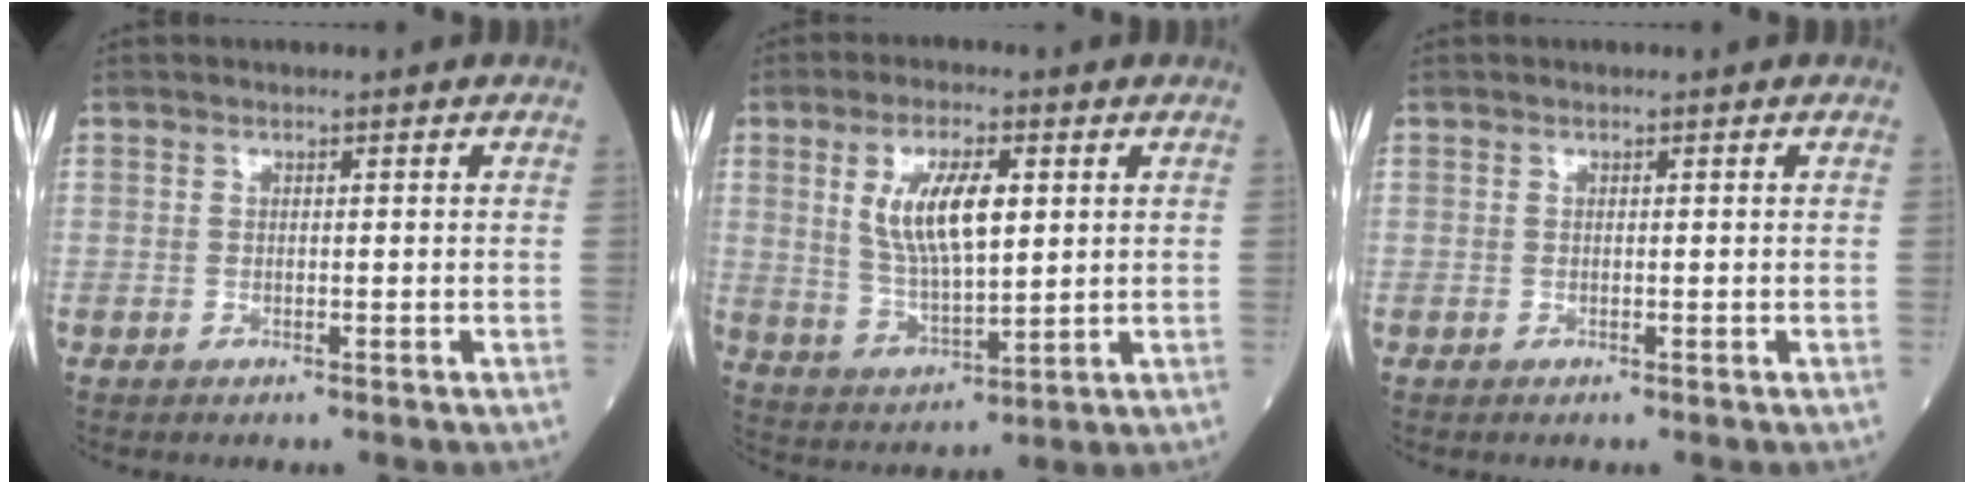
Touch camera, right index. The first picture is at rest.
{"total": 10.2, "force": [2.8, 3.2, 9.3], "torque": [-0.187, 0.002, 0.058]}
{"total": 0.0}